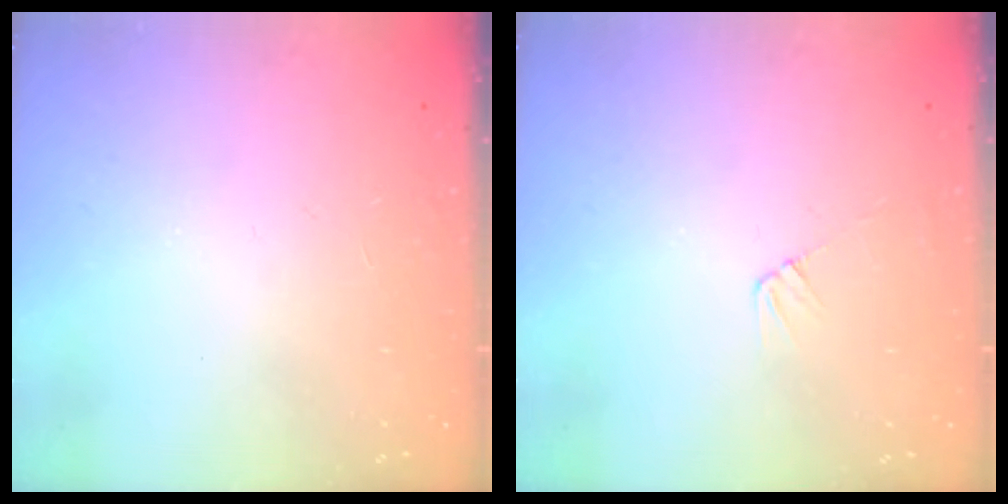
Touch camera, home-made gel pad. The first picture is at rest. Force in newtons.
{"total": 4.5, "press": 4.5, "slide": 0.6}